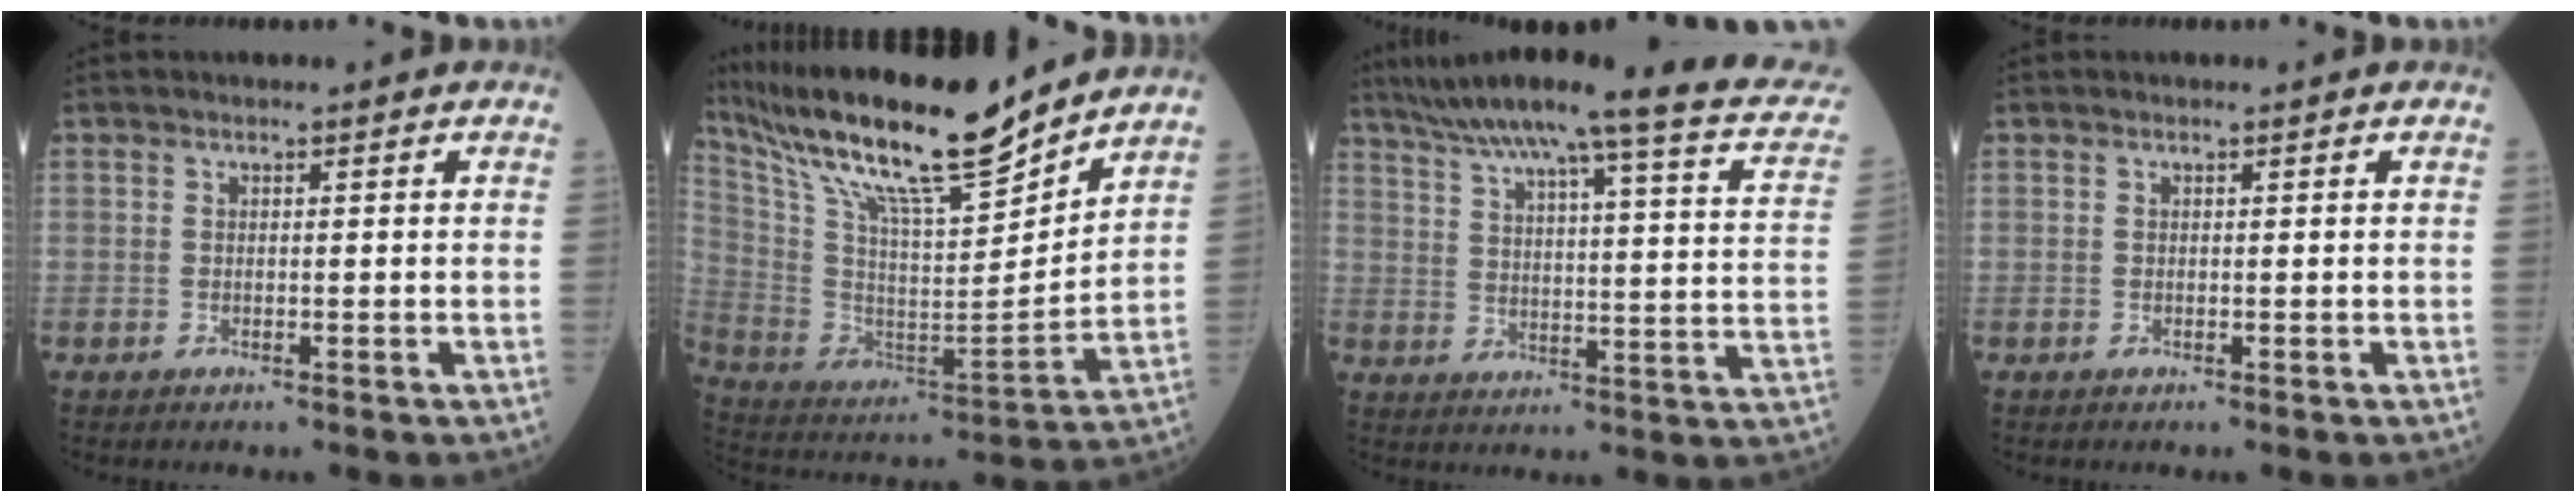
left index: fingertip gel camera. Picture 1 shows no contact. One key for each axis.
{"total": 22.4, "fx": 18.2, "fy": 2.4, "fz": 12.8, "tx": -0.244, "ty": -0.002, "tz": 0.323}
{"total": 23.8, "fx": 19.8, "fy": 1.0, "fz": 13.2, "tx": -0.194, "ty": -0.030, "tz": 0.248}
{"total": 0.0}